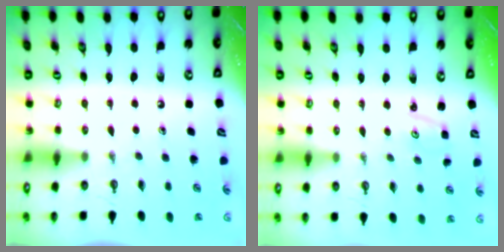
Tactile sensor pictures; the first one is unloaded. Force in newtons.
{"total": 1.8, "press": 1.7, "slide": 0.3}